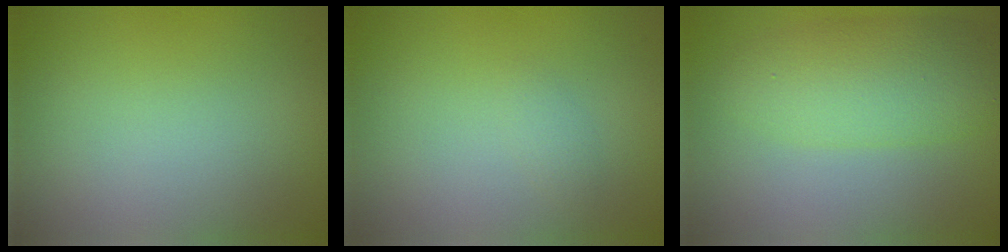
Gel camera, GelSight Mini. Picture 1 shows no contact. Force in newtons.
{"total": 0.7, "press": 0.7, "slide": 0.0}
{"total": 5.2, "press": 5.2, "slide": 0.2}